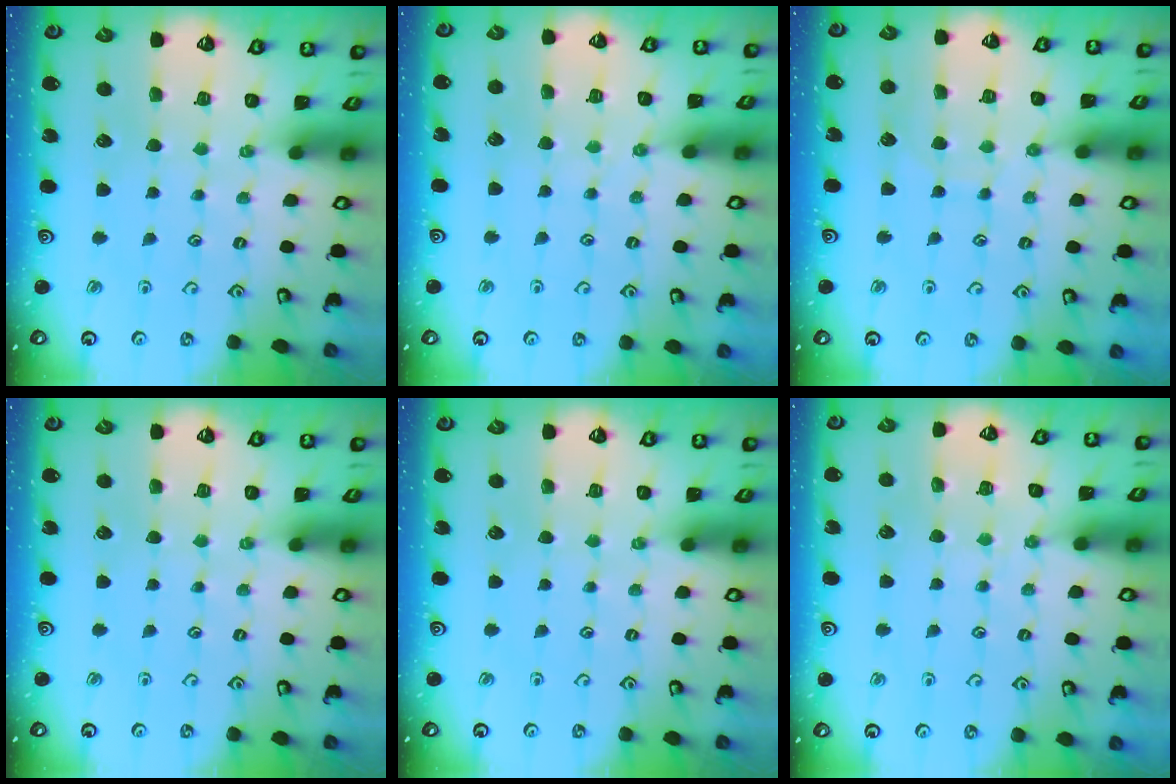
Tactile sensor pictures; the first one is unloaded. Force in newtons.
{"total": 2.9, "press": 2.9, "slide": 0.2}
{"total": 7.8, "press": 7.8, "slide": 0.4}
{"total": 0.0}
{"total": 0.0}
{"total": 5.9, "press": 5.8, "slide": 0.8}